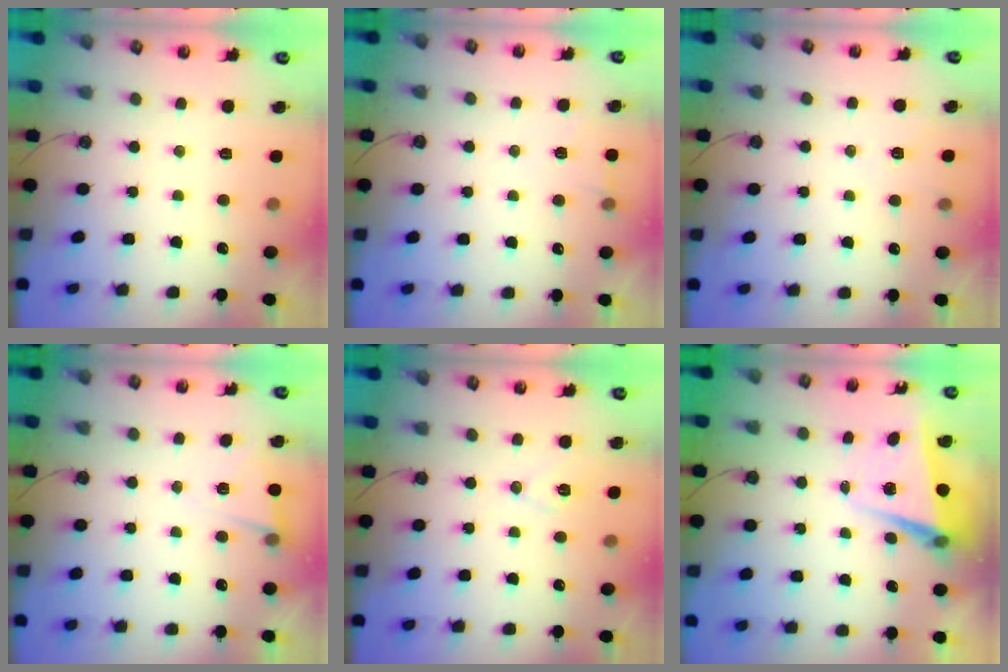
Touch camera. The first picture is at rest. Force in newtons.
{"total": 5.2, "press": 2.9, "slide": 4.3}
{"total": 7.3, "press": 5.7, "slide": 4.5}
{"total": 5.2, "press": 3.8, "slide": 3.6}
{"total": 7.9, "press": 7.0, "slide": 3.7}
{"total": 5.3, "press": 5.1, "slide": 1.4}